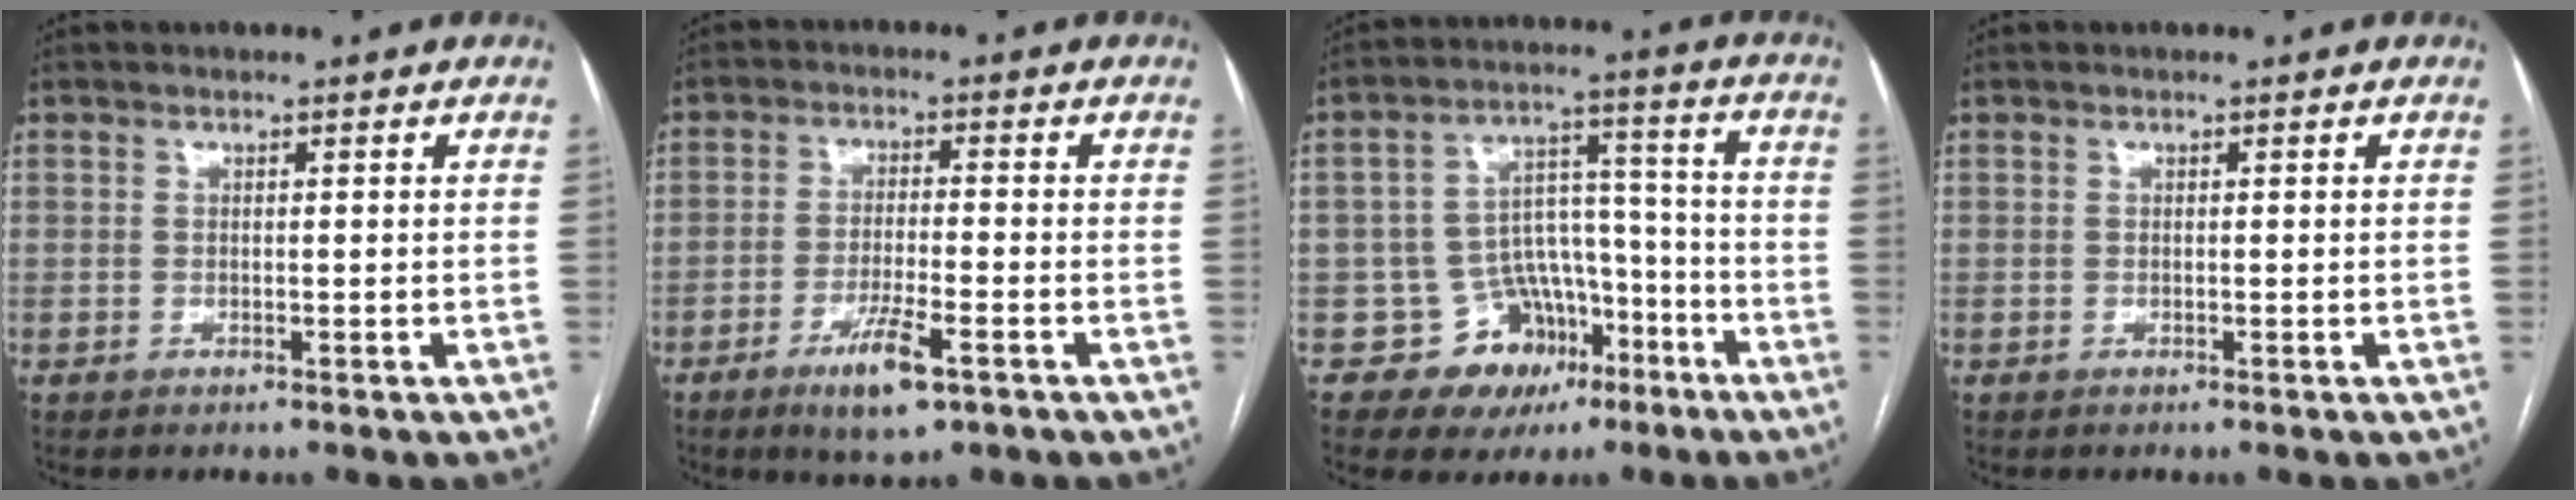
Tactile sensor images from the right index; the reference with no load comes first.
{"total": 7.1, "force": [-4.0, 1.1, 5.8], "torque": [-0.110, -0.012, -0.063]}
{"total": 10.3, "force": [-5.5, 8.3, 2.6], "torque": [-0.020, 0.056, -0.075]}
{"total": 0.0}